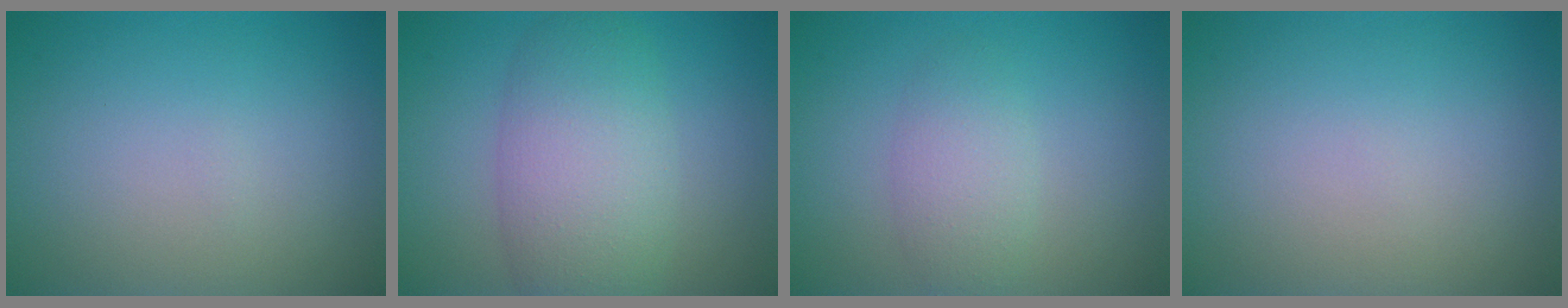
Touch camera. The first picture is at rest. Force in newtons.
{"total": 6.5, "press": 6.5, "slide": 0.2}
{"total": 2.7, "press": 2.7, "slide": 0.1}
{"total": 0.0}